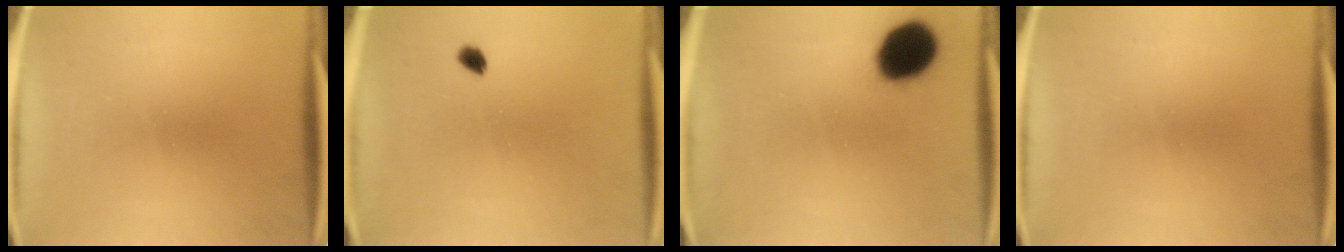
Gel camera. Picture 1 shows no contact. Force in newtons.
{"total": 1.7}
{"total": 13.7}
{"total": 0.0}